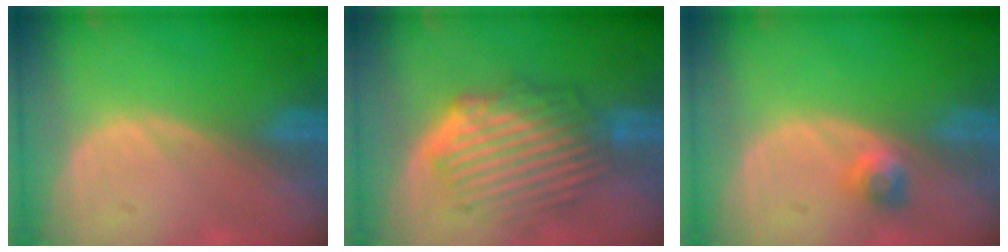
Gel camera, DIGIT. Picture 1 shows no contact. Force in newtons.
{"total": 9.4, "press": 8.4, "slide": 4.4}
{"total": 2.4, "press": 2.1, "slide": 1.2}